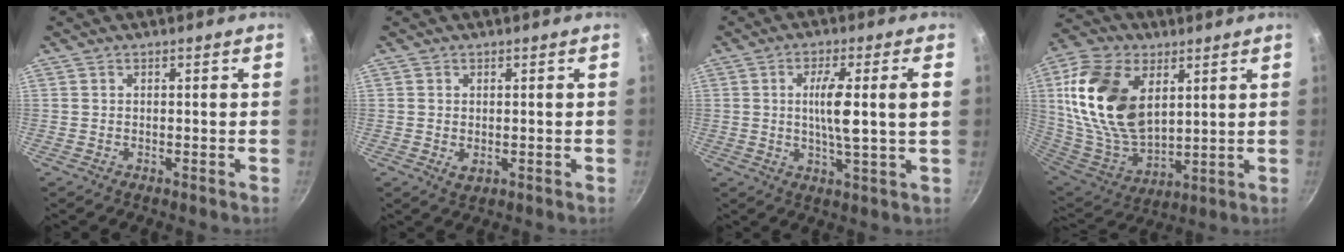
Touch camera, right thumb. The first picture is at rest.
{"total": 1.8, "force": [0.1, 1.2, 1.2], "torque": [-0.021, -0.004, 0.004]}
{"total": 9.9, "force": [1.0, 1.0, 9.8], "torque": [-0.171, -0.002, 0.017]}
{"total": 21.8, "force": [6.5, 13.4, 15.9], "torque": [-0.289, -0.026, 0.131]}